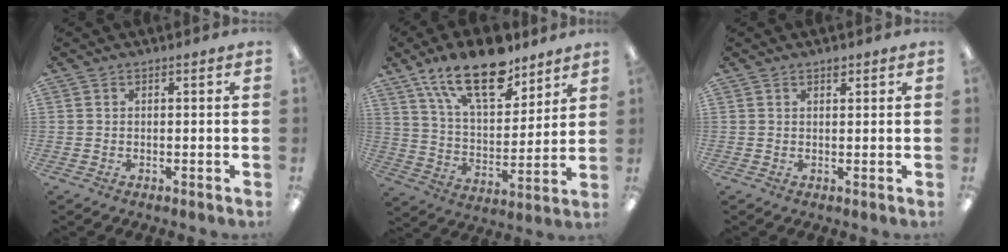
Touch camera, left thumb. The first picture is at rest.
{"total": 19.8, "force": [13.8, 8.6, 11.4], "torque": [-0.196, -0.067, 0.238]}
{"total": 1.5, "force": [1.2, 0.6, 0.6], "torque": [-0.005, -0.004, 0.020]}